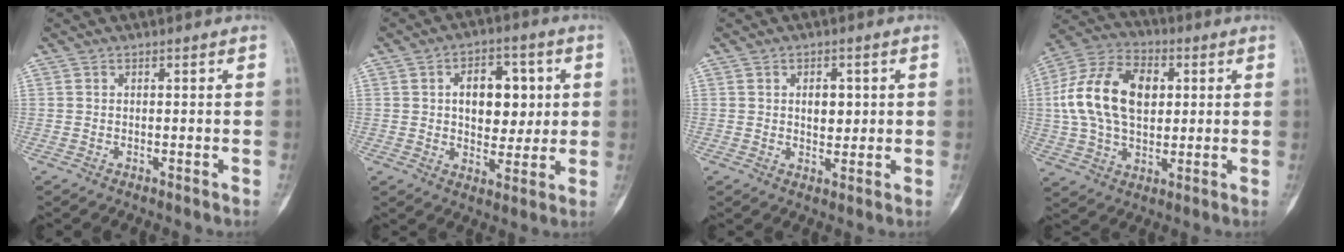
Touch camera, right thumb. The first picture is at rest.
{"total": 11.3, "force": [2.1, 7.3, 8.3], "torque": [-0.076, -0.001, 0.036]}
{"total": 4.1, "force": [0.9, 2.8, 2.9], "torque": [-0.024, -0.004, 0.015]}
{"total": 18.0, "force": [2.7, 11.6, 13.6], "torque": [-0.240, 0.016, 0.046]}